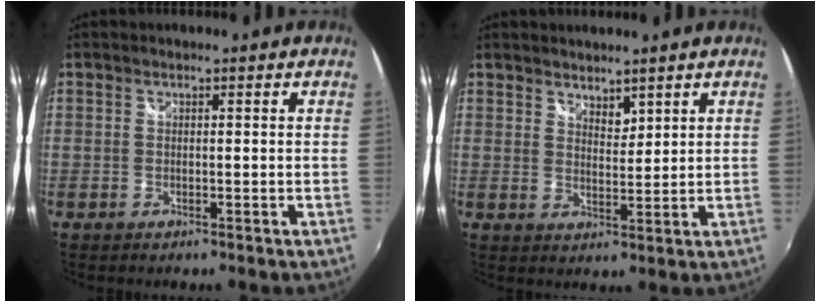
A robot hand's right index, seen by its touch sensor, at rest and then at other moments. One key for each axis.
{"total": 3.2, "fx": 2.7, "fy": 1.2, "fz": 1.0, "tx": -0.011, "ty": 0.001, "tz": 0.048}